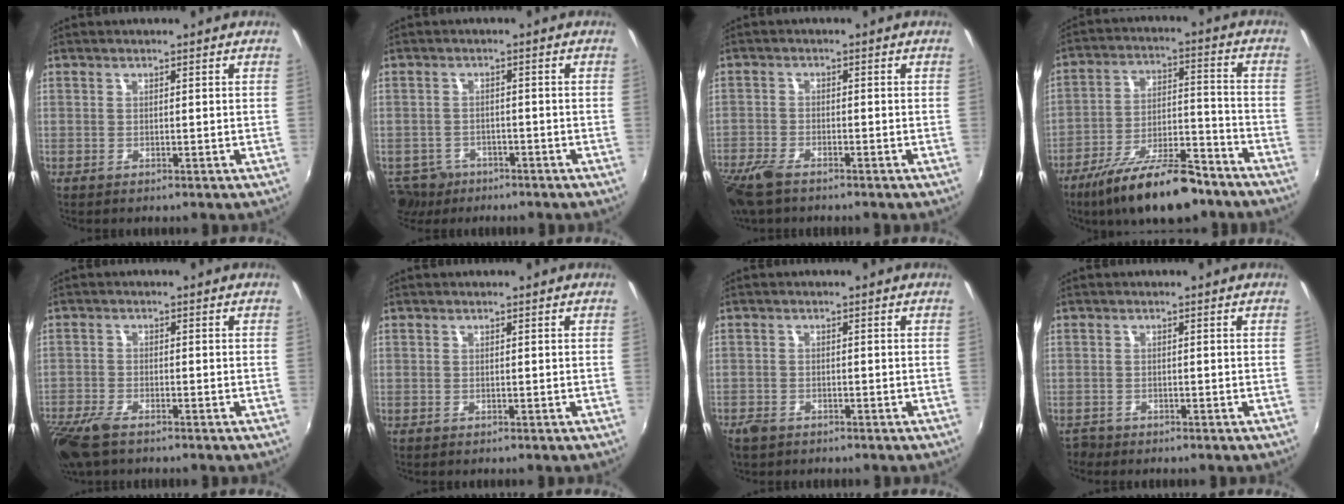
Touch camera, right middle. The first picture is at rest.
{"total": 6.8, "force": [-4.8, 4.5, 2.0], "torque": [-0.059, -0.007, -0.077]}
{"total": 7.6, "force": [-5.7, 2.7, 4.3], "torque": [-0.119, -0.026, -0.114]}
{"total": 18.0, "force": [-13.6, 5.4, 10.4], "torque": [-0.190, -0.011, -0.217]}
{"total": 8.4, "force": [-6.2, 2.7, 4.9], "torque": [-0.131, -0.033, -0.122]}
{"total": 0.0}
{"total": 3.0, "force": [-2.2, 1.7, 1.0], "torque": [-0.029, -0.004, -0.041]}
{"total": 2.0, "force": [-1.6, 1.2, 0.1], "torque": [-0.007, -0.003, -0.032]}